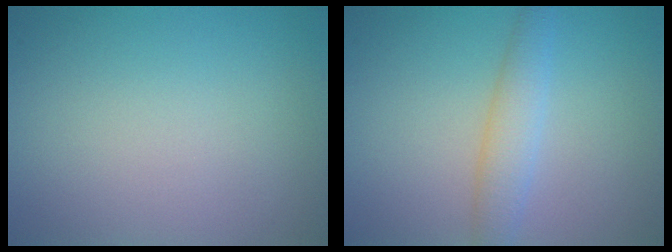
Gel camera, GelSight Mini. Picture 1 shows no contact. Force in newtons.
{"total": 2.7, "press": 2.7, "slide": 0.1}